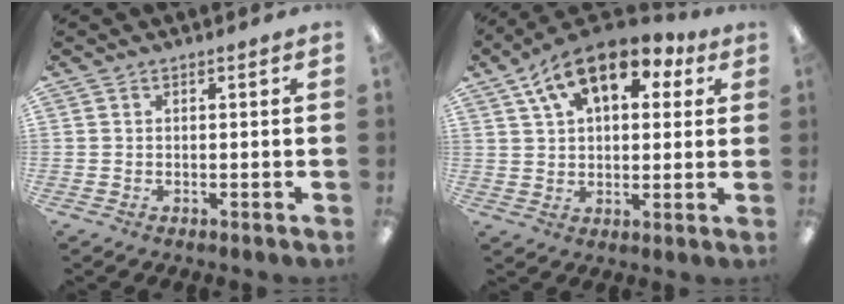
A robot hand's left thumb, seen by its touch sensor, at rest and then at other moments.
{"total": 14.5, "force": [7.5, 7.8, 9.7], "torque": [-0.153, -0.016, 0.130]}